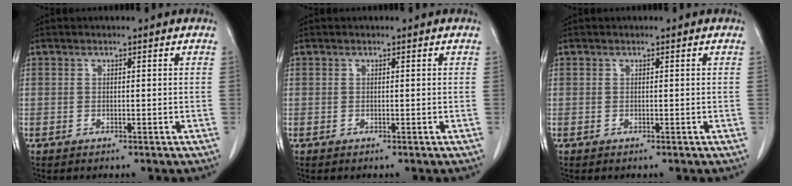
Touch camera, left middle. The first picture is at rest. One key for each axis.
{"total": 0.0}
{"total": 0.0}